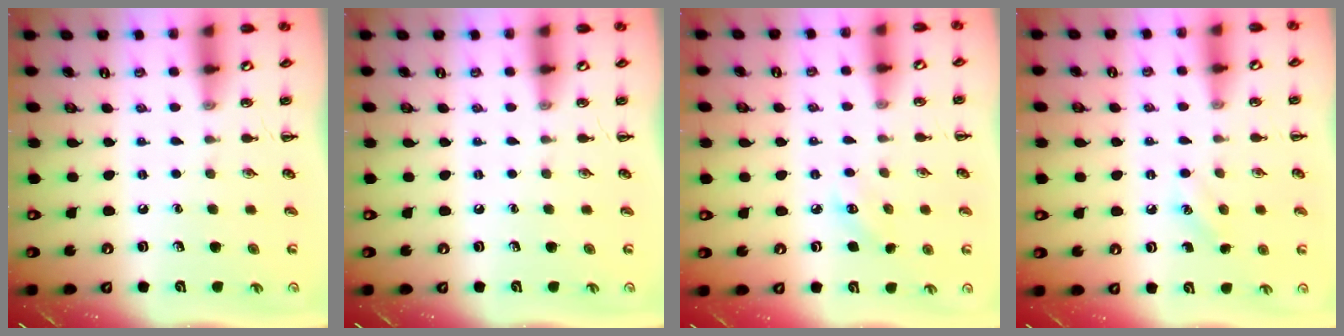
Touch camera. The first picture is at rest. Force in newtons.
{"total": 0.0}
{"total": 3.9, "press": 3.7, "slide": 1.1}
{"total": 6.7, "press": 6.5, "slide": 1.7}